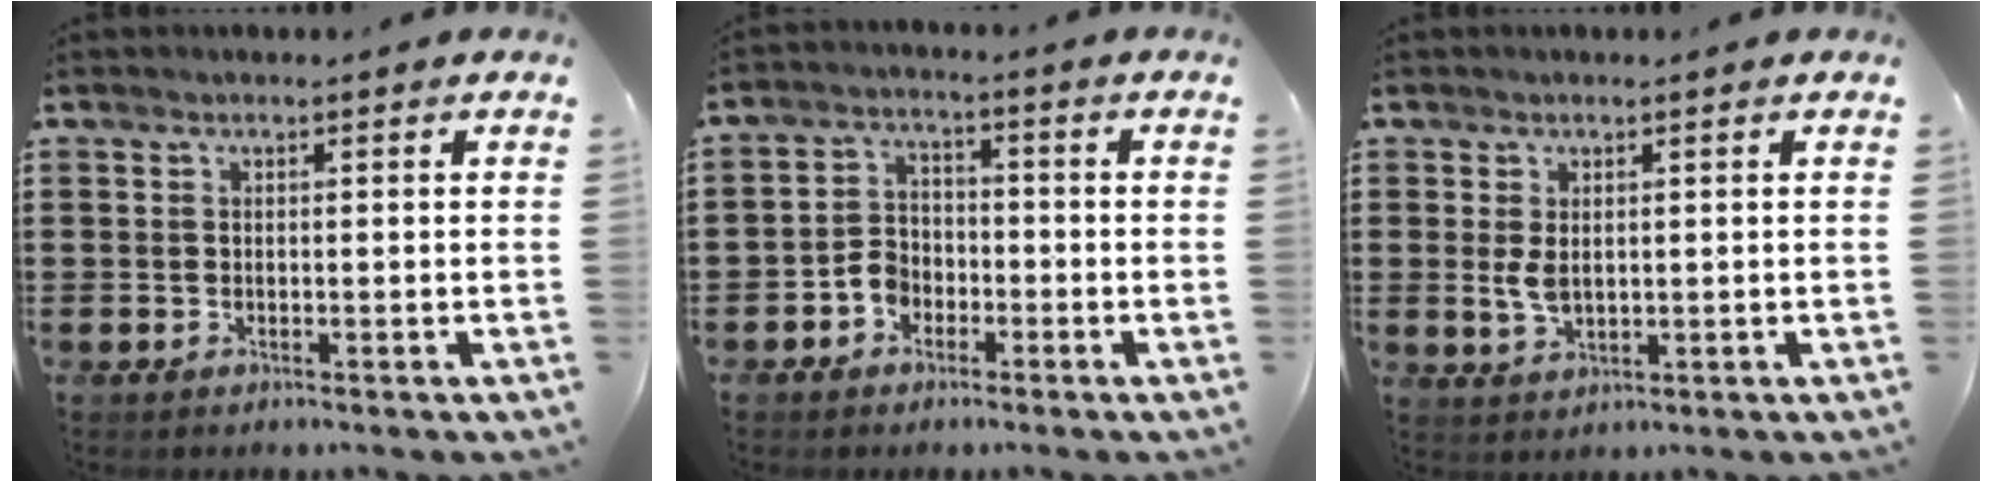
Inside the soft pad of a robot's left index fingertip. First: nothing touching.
{"total": 3.8, "force": [-2.2, 2.7, 1.3], "torque": [-0.033, 0.011, -0.046]}
{"total": 3.2, "force": [0.5, 1.8, 2.6], "torque": [-0.069, -0.003, 0.005]}